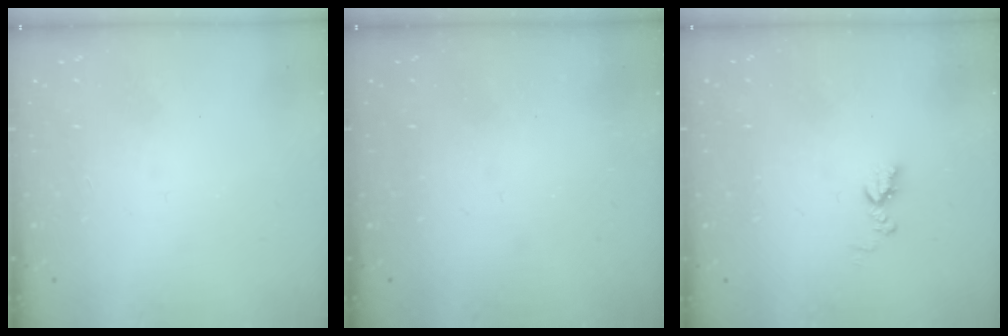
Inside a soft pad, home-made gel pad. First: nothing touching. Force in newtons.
{"total": 0.0}
{"total": 6.9, "press": 6.8, "slide": 0.8}